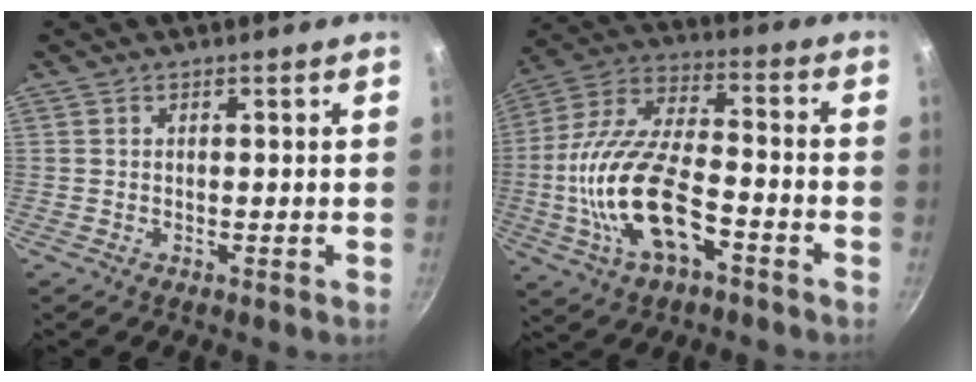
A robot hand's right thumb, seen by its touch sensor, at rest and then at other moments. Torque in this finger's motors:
{"motor_torque": [0.21, 1.07, 1.94, -0.83, 0.75]}